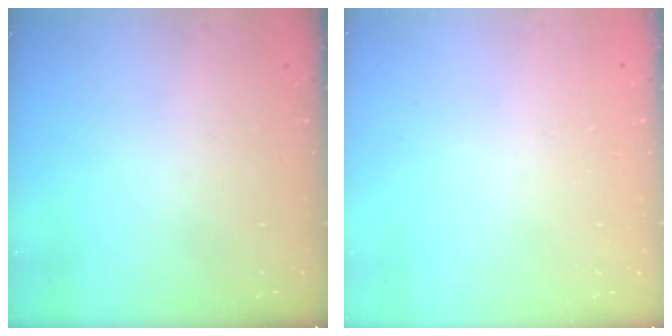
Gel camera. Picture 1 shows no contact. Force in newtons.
{"total": 2.4, "press": 2.4, "slide": 0.2}